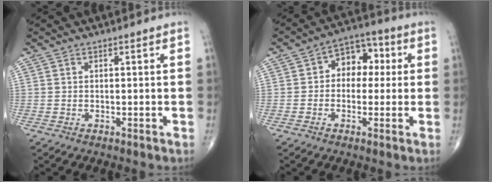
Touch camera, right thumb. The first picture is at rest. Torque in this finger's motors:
{"motor_torque": [0.05, 0.08, 0.27, -0.19, 0.04]}